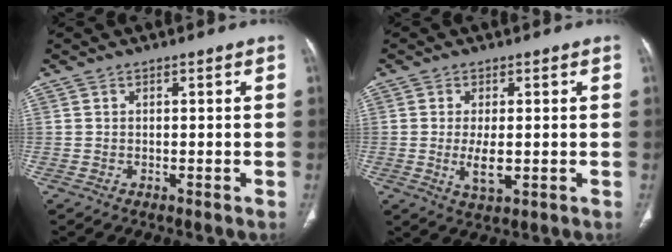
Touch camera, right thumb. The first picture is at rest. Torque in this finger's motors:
{"motor_torque": [-0.34, 0.08, -0.03, -0.15, -0.03]}